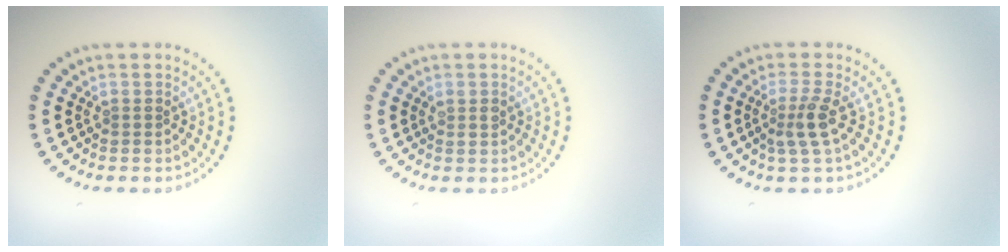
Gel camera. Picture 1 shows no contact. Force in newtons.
{"total": 0.9, "press": 0.8, "slide": 0.5}
{"total": 2.3, "press": 1.7, "slide": 1.5}